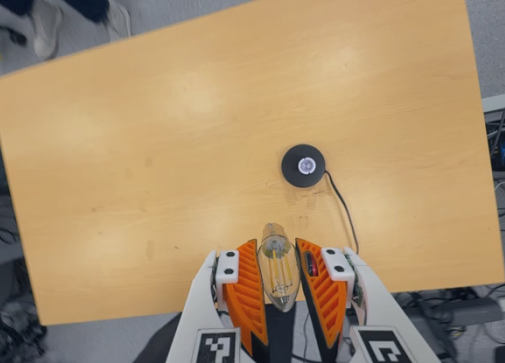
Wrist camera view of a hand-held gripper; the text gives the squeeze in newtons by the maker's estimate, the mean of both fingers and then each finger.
{"total": 8.2, "left": 7.1, "right": 9.3}